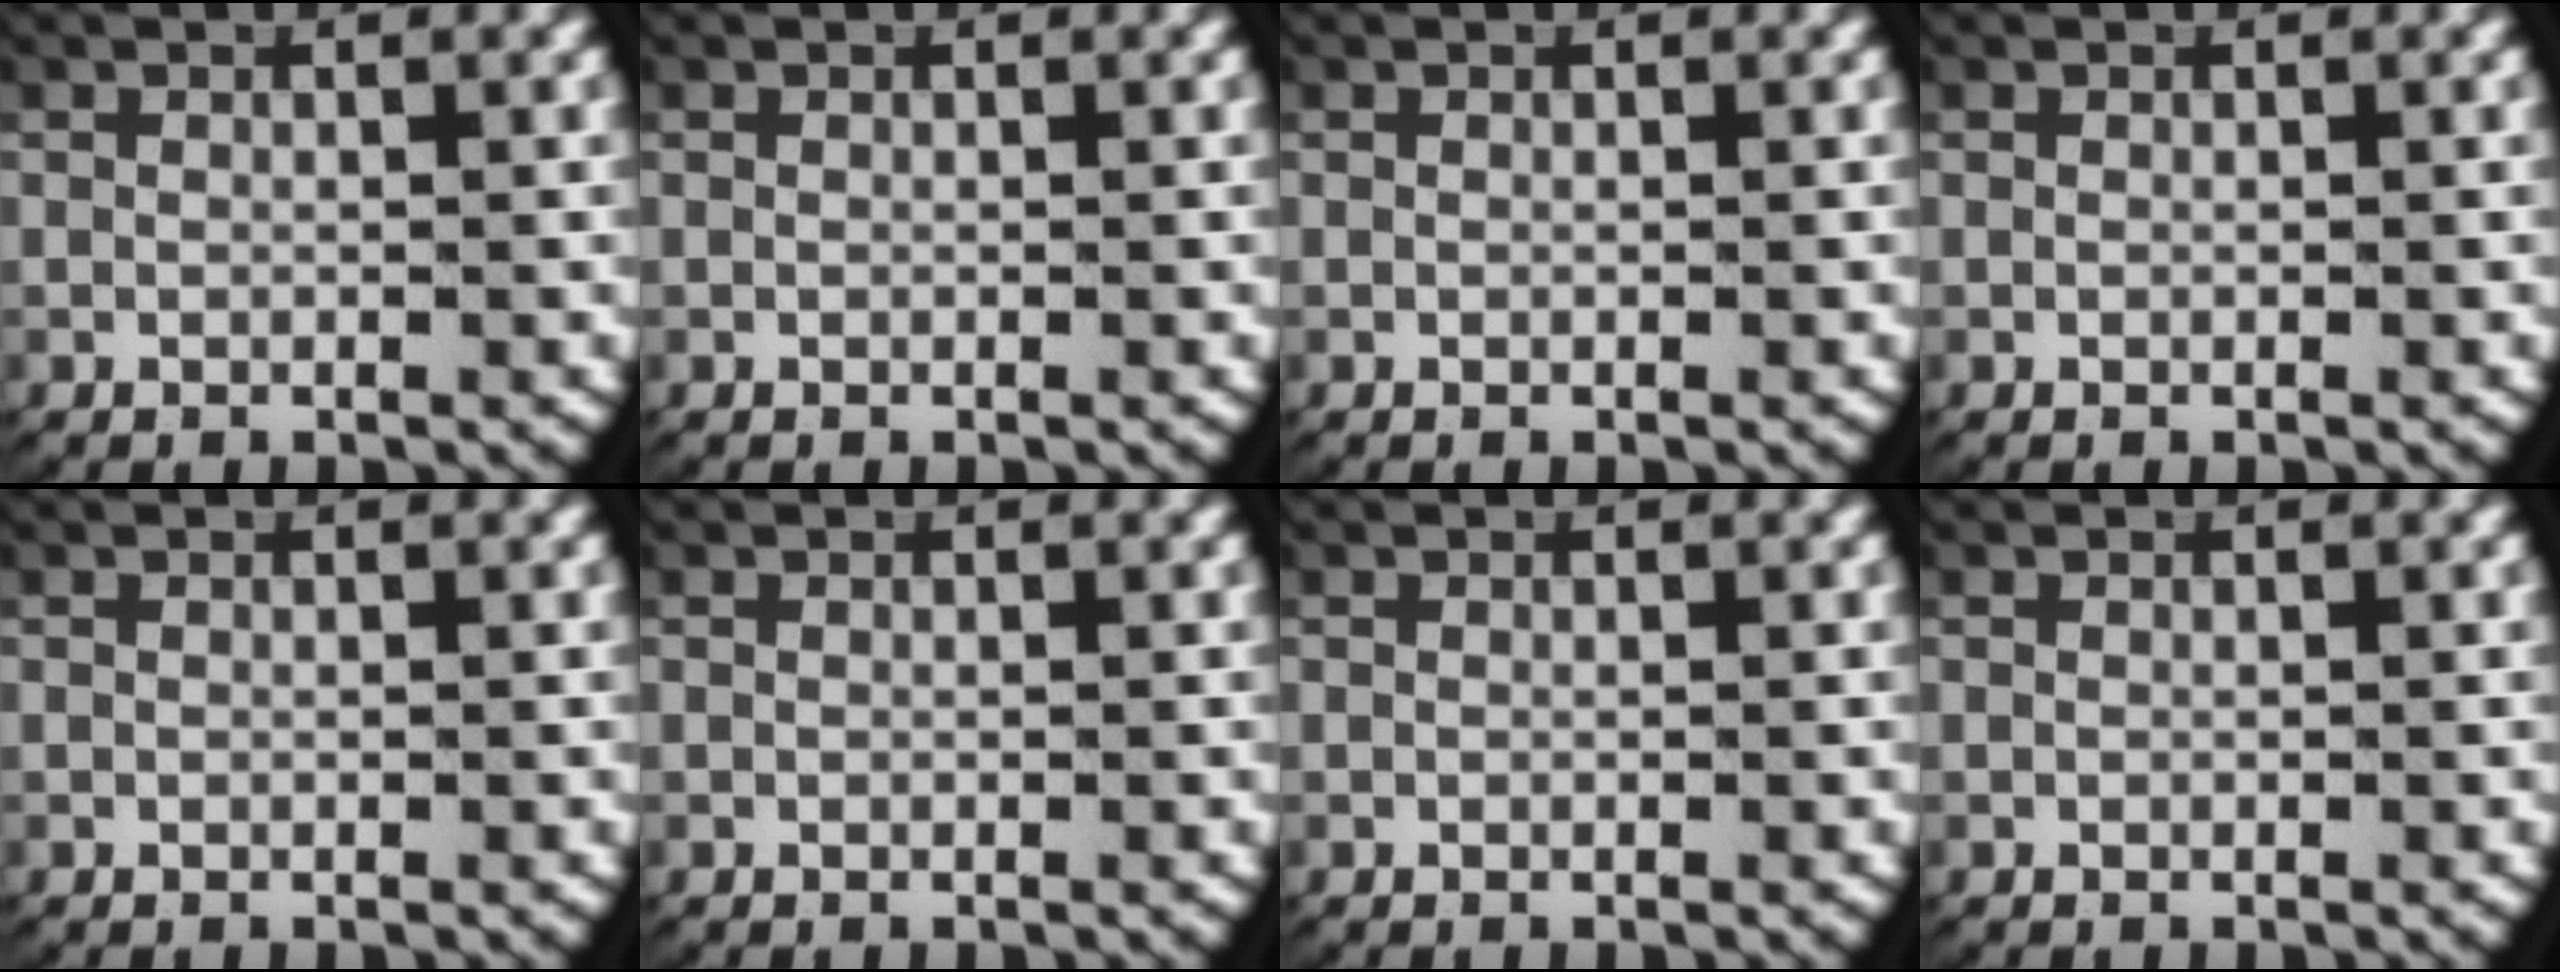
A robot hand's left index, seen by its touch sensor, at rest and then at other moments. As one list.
[{"total": 0.0}, {"total": 0.0}, {"total": 0.0}, {"total": 0.0}, {"total": 0.0}, {"total": 0.0}, {"total": 0.0}]